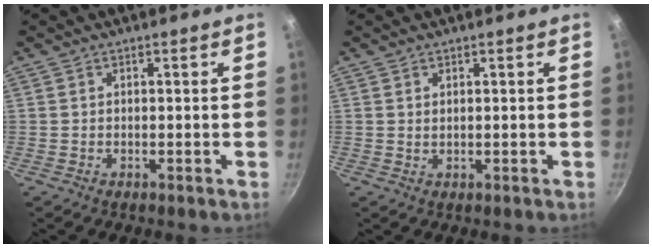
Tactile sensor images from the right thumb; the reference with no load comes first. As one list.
[{"total": 0.7, "force": [0.4, 0.3, 0.5], "torque": [-0.007, -0.005, 0.007]}]